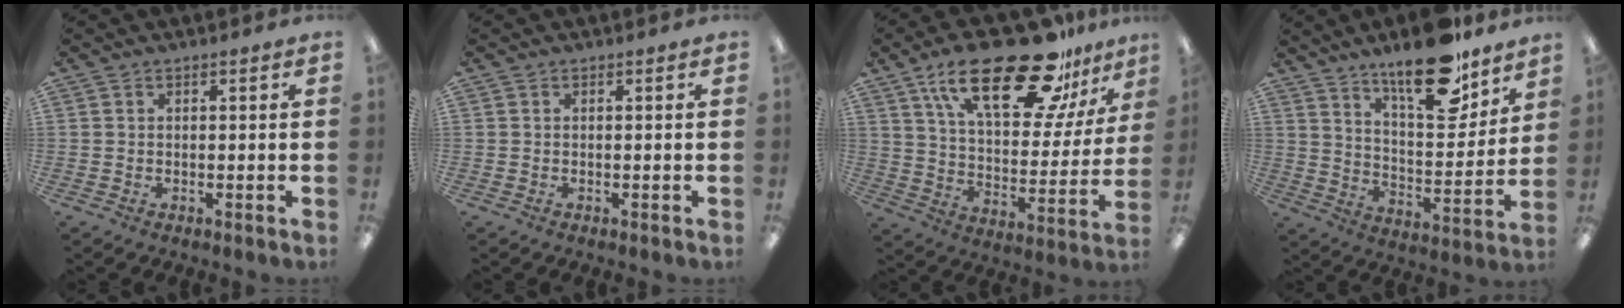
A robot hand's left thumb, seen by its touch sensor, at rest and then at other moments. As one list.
[{"total": 0.0}, {"total": 27.6, "force": [17.8, 10.6, 18.2], "torque": [-0.283, -0.101, 0.294]}, {"total": 19.5, "force": [14.7, 6.7, 10.9], "torque": [-0.164, -0.093, 0.246]}]